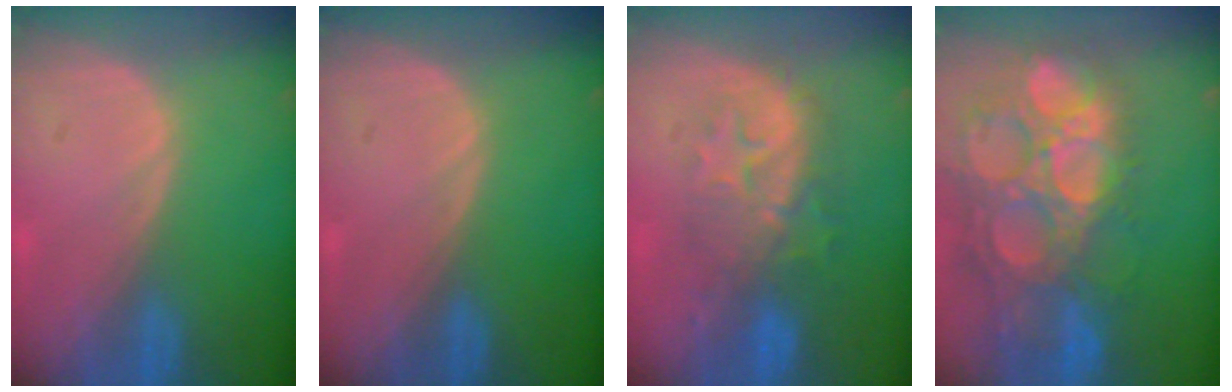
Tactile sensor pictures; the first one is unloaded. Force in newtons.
{"total": 0.0}
{"total": 8.6, "press": 8.3, "slide": 2.1}
{"total": 15.6, "press": 13.0, "slide": 8.7}